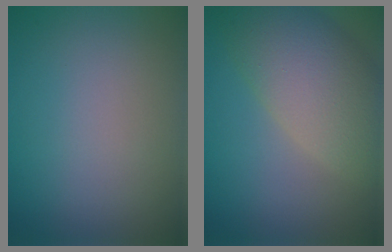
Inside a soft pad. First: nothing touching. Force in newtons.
{"total": 7.9, "press": 7.8, "slide": 0.8}